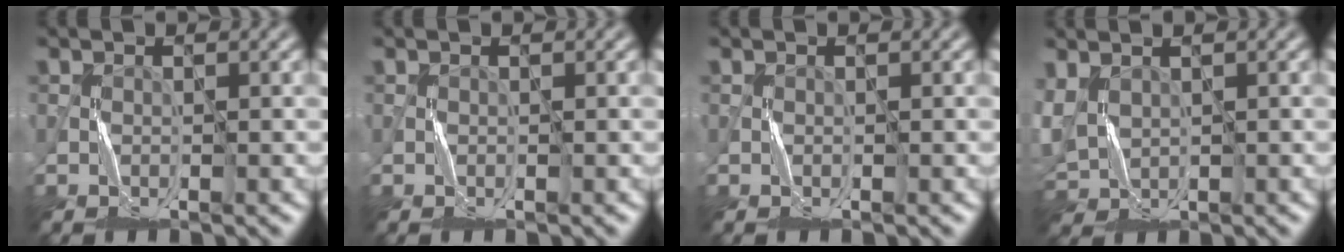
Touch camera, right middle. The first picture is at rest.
{"total": 0.0}
{"total": 0.0}
{"total": 3.2, "force": [1.1, 2.2, 2.0], "torque": [-0.065, 0.001, 0.024]}